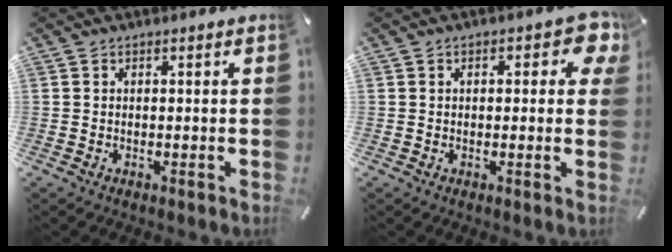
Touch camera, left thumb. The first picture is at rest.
{"total": 5.9, "force": [1.9, 2.8, 4.8], "torque": [-0.056, -0.003, 0.025]}